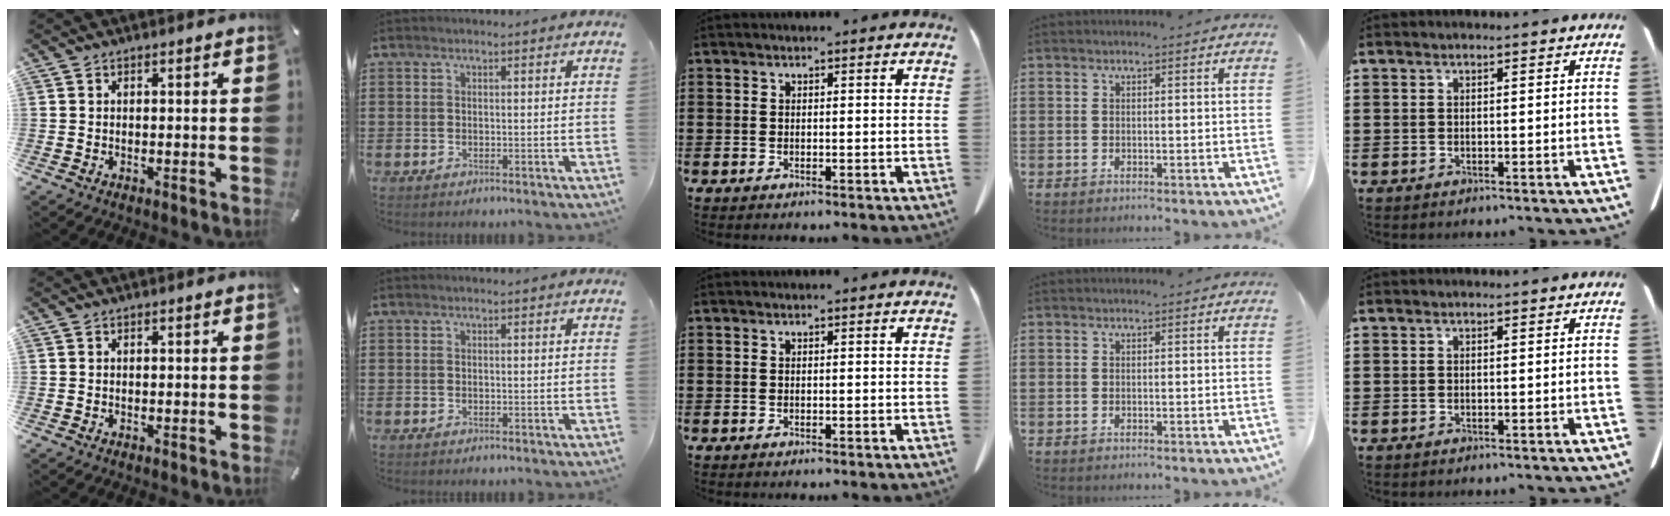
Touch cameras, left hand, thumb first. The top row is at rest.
{}